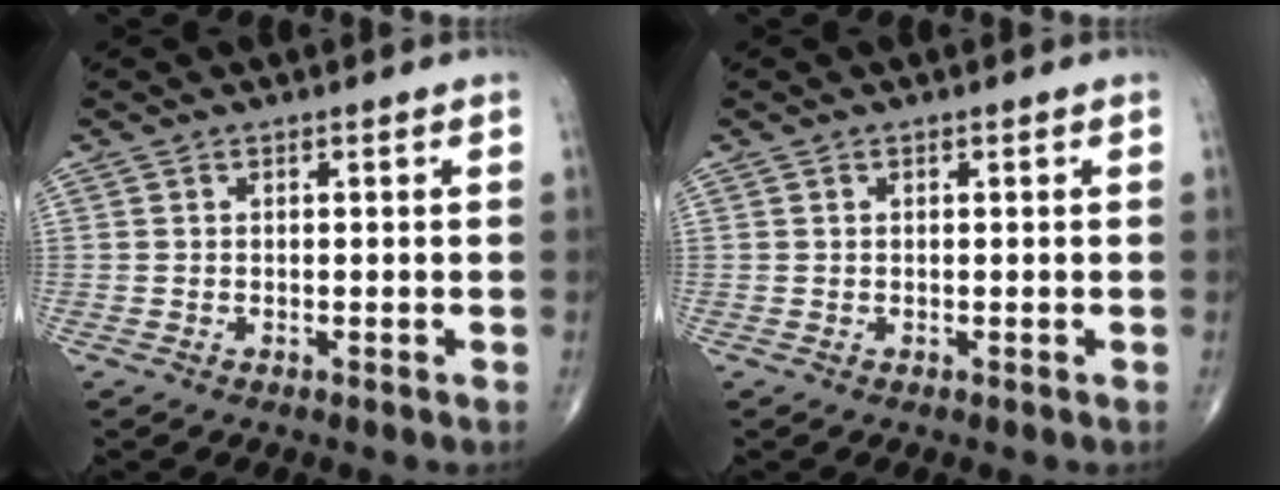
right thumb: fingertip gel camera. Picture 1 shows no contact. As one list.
[{"total": 0.0}]